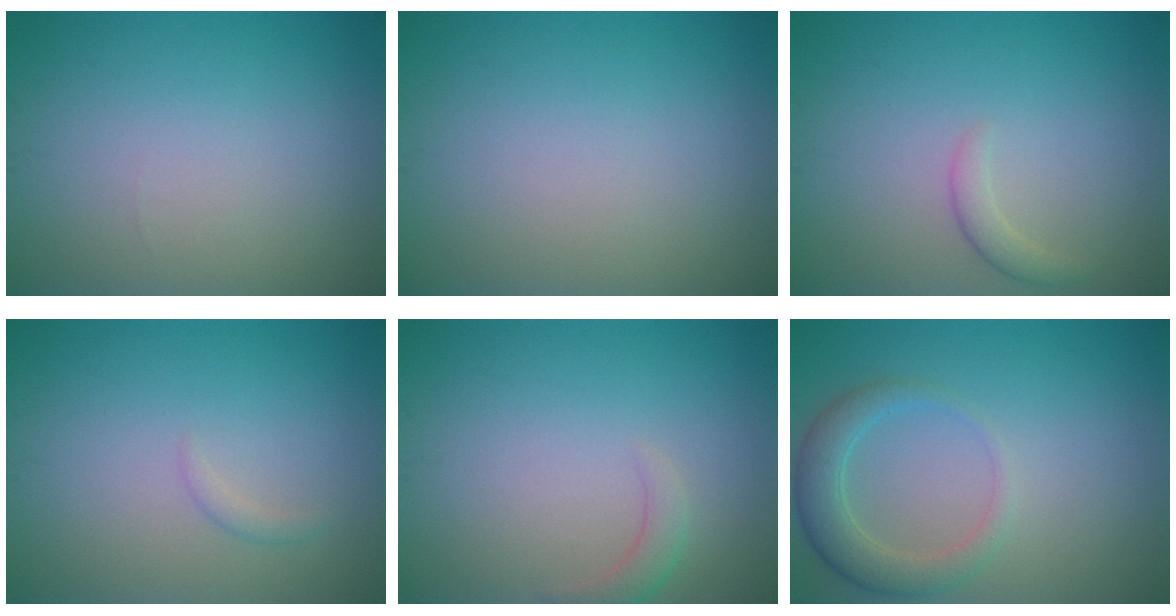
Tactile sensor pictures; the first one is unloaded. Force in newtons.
{"total": 0.0}
{"total": 1.4, "press": 1.4, "slide": 0.1}
{"total": 0.7, "press": 0.7, "slide": 0.1}
{"total": 1.6, "press": 1.6, "slide": 0.3}
{"total": 2.4, "press": 2.4, "slide": 0.4}